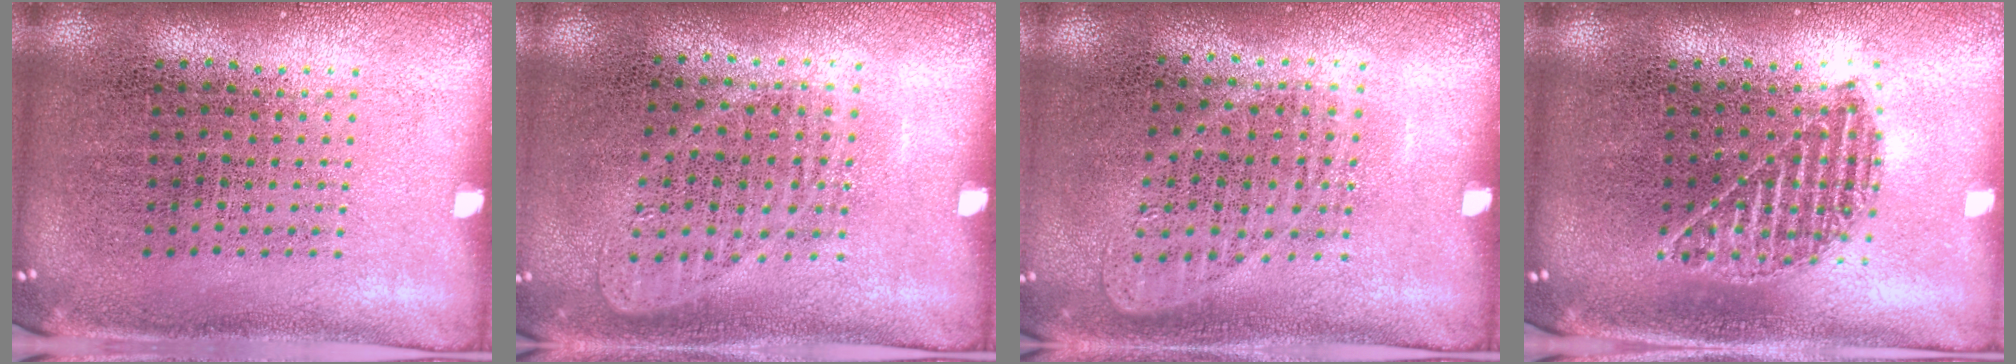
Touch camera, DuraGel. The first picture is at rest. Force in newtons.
{"total": 1.0, "press": 0.9, "slide": 0.4}
{"total": 1.0, "press": 0.9, "slide": 0.4}
{"total": 1.2, "press": 1.1, "slide": 0.5}